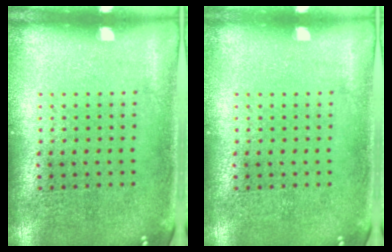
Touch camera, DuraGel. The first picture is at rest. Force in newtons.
{"total": 0.0}